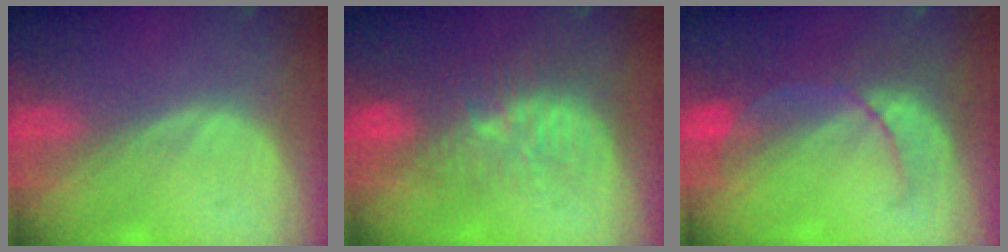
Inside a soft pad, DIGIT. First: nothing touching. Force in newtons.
{"total": 9.2, "press": 8.6, "slide": 3.2}
{"total": 8.0, "press": 7.3, "slide": 3.3}